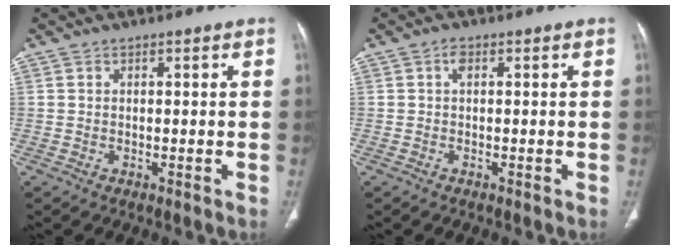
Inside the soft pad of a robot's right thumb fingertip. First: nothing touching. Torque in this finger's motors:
{"motor_torque": [0.41, 0.21, 0.21, -0.57, 0.04]}